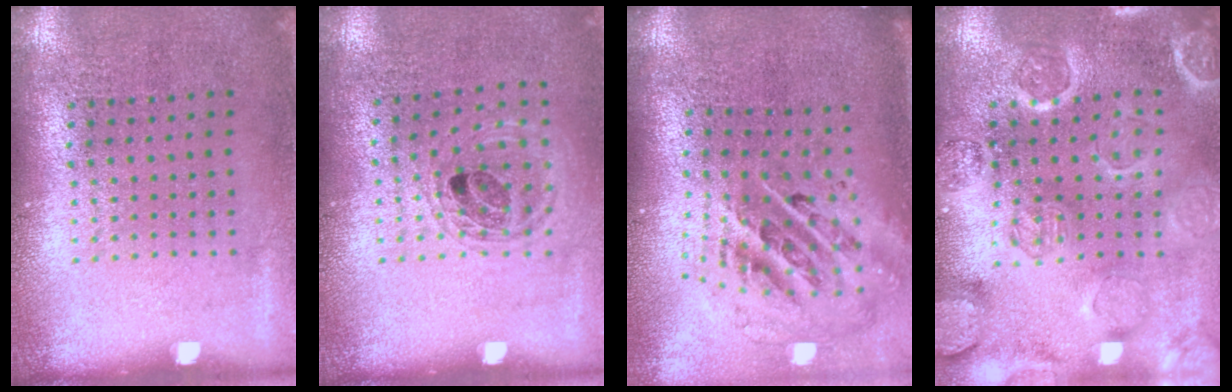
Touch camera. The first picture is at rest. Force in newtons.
{"total": 1.1, "press": 1.0, "slide": 0.3}
{"total": 2.3, "press": 1.6, "slide": 1.7}
{"total": 3.3, "press": 3.2, "slide": 0.9}